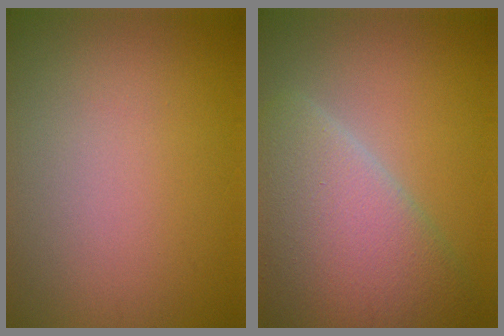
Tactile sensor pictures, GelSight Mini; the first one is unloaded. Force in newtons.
{"total": 8.5, "press": 8.5, "slide": 0.6}